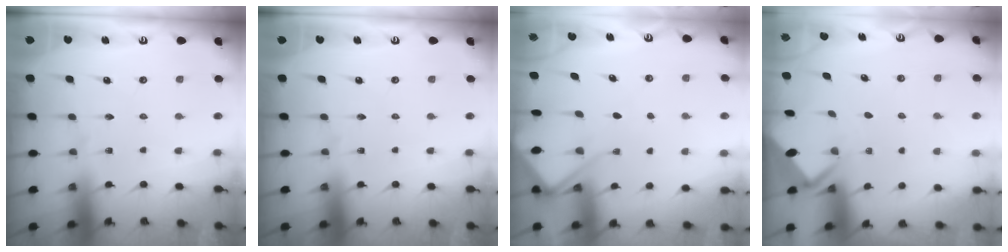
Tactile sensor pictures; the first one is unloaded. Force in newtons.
{"total": 0.0}
{"total": 6.4, "press": 6.3, "slide": 0.8}
{"total": 2.8, "press": 2.8, "slide": 0.2}